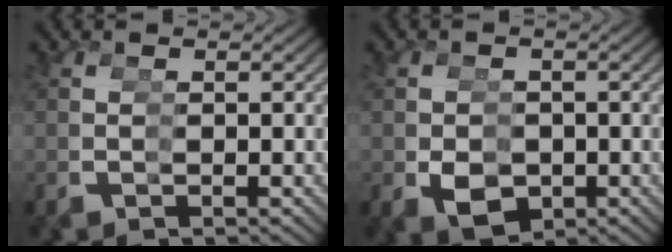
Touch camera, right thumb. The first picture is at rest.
{"total": 4.1, "force": [-0.4, 3.3, 2.4], "torque": [-0.050, -0.012, 0.008]}